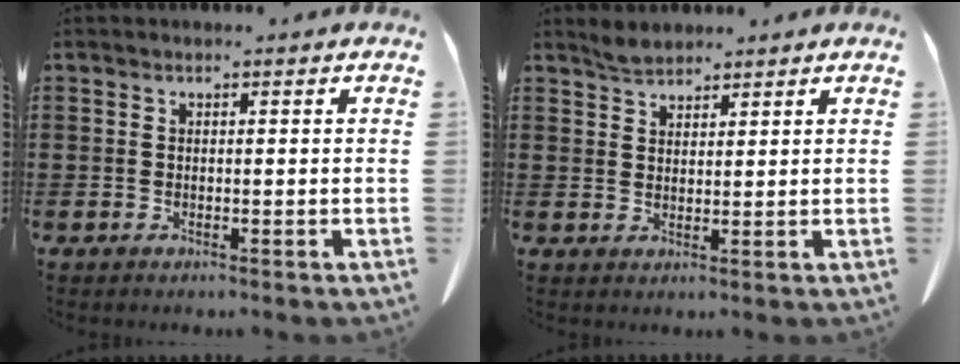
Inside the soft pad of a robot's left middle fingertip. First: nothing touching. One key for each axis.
{"total": 2.3, "fx": 2.2, "fy": 0.3, "fz": 0.4, "tx": -0.013, "ty": 0.003, "tz": 0.044}